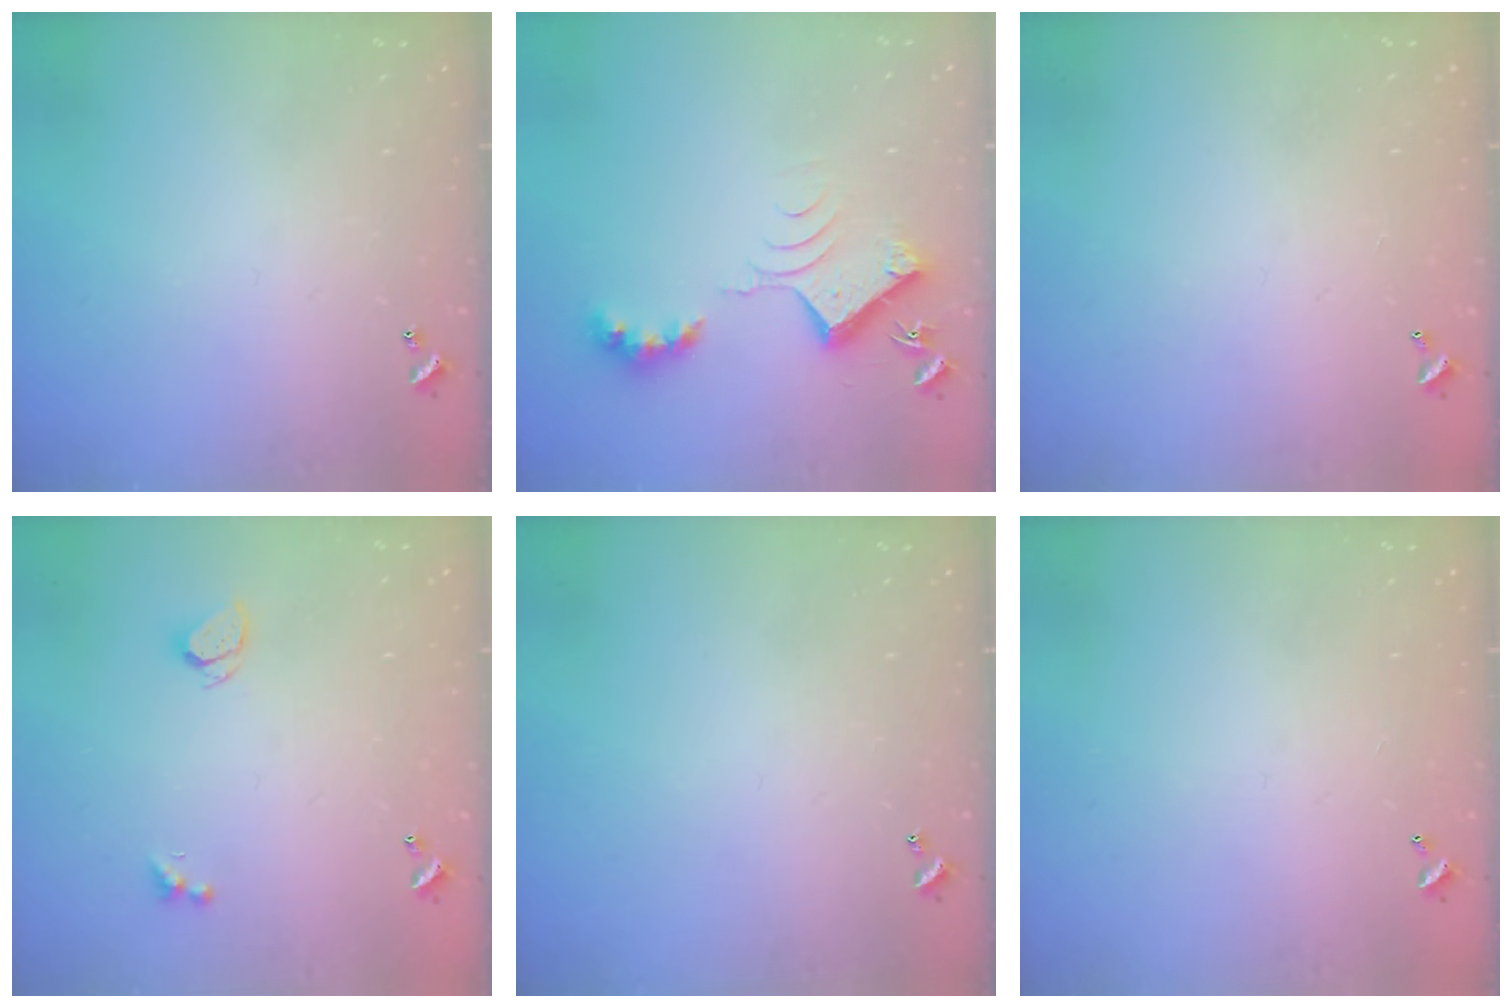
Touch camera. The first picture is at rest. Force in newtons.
{"total": 9.0, "press": 9.0, "slide": 0.2}
{"total": 3.0, "press": 3.0, "slide": 0.1}
{"total": 0.9, "press": 0.8, "slide": 0.3}
{"total": 0.0}
{"total": 3.0, "press": 3.0, "slide": 0.1}